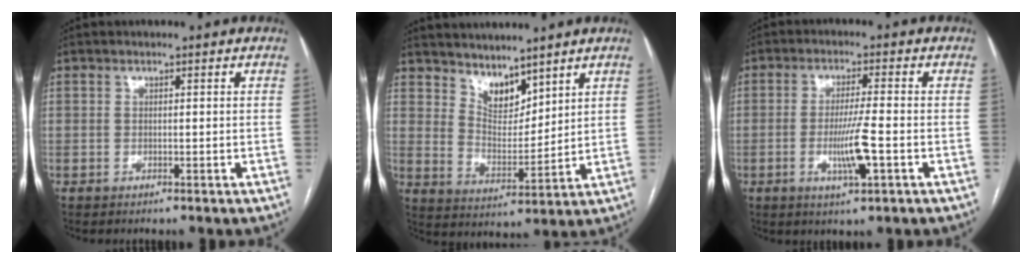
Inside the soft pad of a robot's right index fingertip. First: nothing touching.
{"total": 7.0, "force": [5.8, 2.7, 2.7], "torque": [-0.051, -0.001, 0.122]}
{"total": 6.7, "force": [-2.2, 0.3, 6.3], "torque": [-0.119, -0.010, -0.037]}